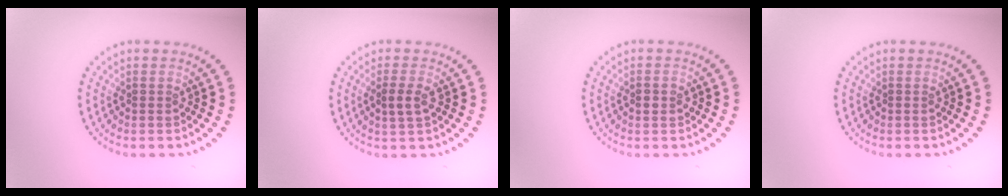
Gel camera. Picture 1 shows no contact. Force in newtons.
{"total": 1.9, "press": 1.8, "slide": 0.6}
{"total": 1.5, "press": 1.5, "slide": 0.2}
{"total": 0.0}